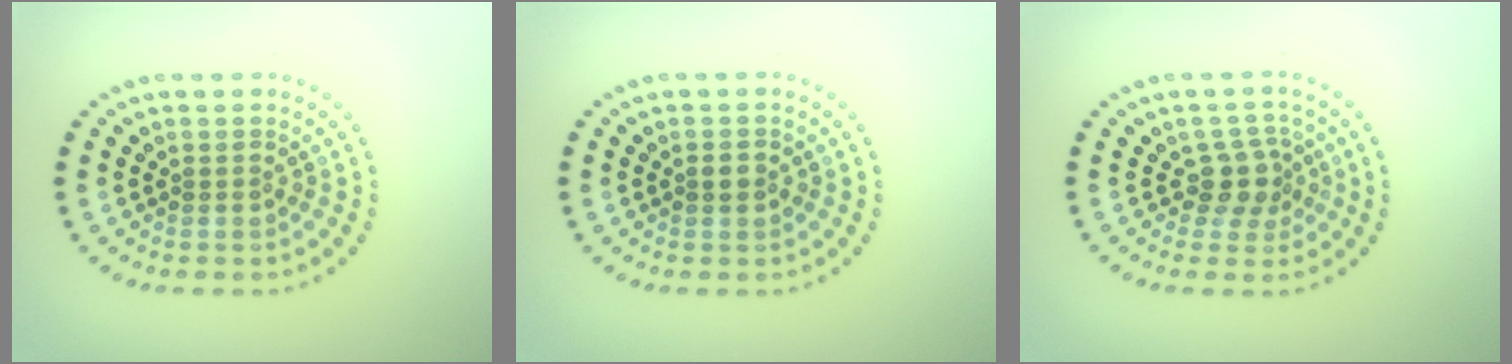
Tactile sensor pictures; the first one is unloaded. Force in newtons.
{"total": 1.1, "press": 1.1, "slide": 0.1}
{"total": 2.6, "press": 2.0, "slide": 1.6}